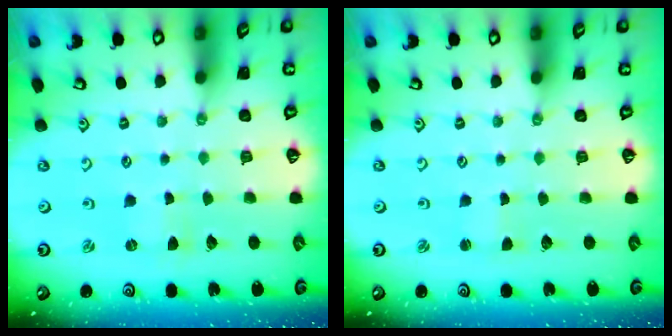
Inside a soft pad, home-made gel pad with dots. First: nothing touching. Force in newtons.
{"total": 0.6, "press": 0.6, "slide": 0.0}